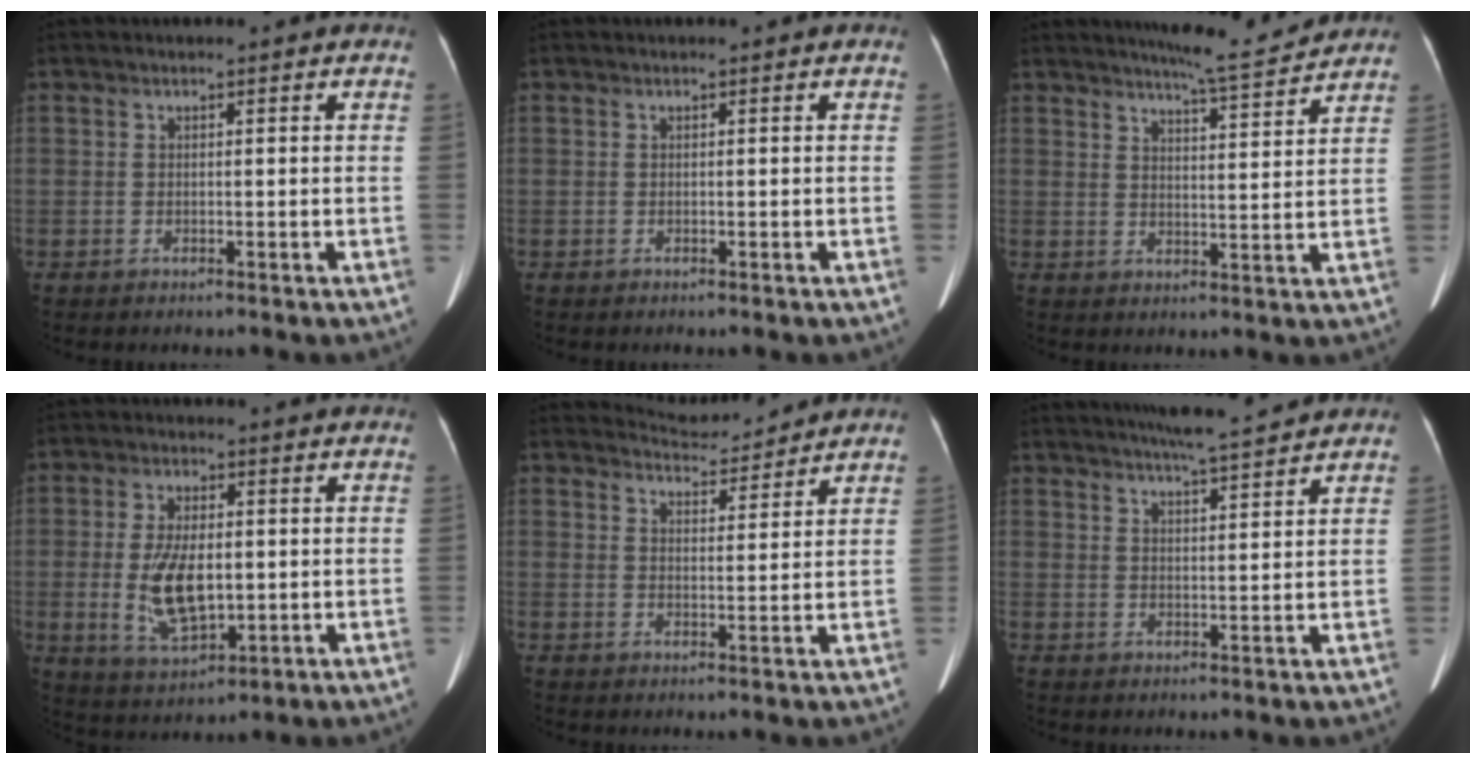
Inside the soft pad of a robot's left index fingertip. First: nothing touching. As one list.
[{"total": 0.0}, {"total": 9.3, "force": [8.8, 0.3, 3.2], "torque": [-0.050, -0.004, 0.109]}, {"total": 9.4, "force": [-0.8, 4.2, 8.3], "torque": [-0.174, -0.003, -0.002]}, {"total": 4.9, "force": [4.9, 0.1, -0.7], "torque": [-0.003, 0.003, 0.076]}, {"total": 8.4, "force": [7.6, -0.1, 3.6], "torque": [-0.063, 0.012, 0.109]}]